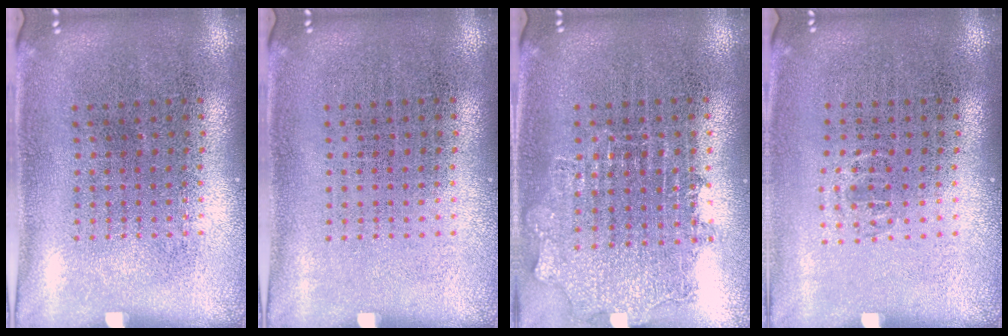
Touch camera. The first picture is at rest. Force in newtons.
{"total": 0.0}
{"total": 1.1, "press": 1.1, "slide": 0.3}
{"total": 0.6, "press": 0.4, "slide": 0.4}